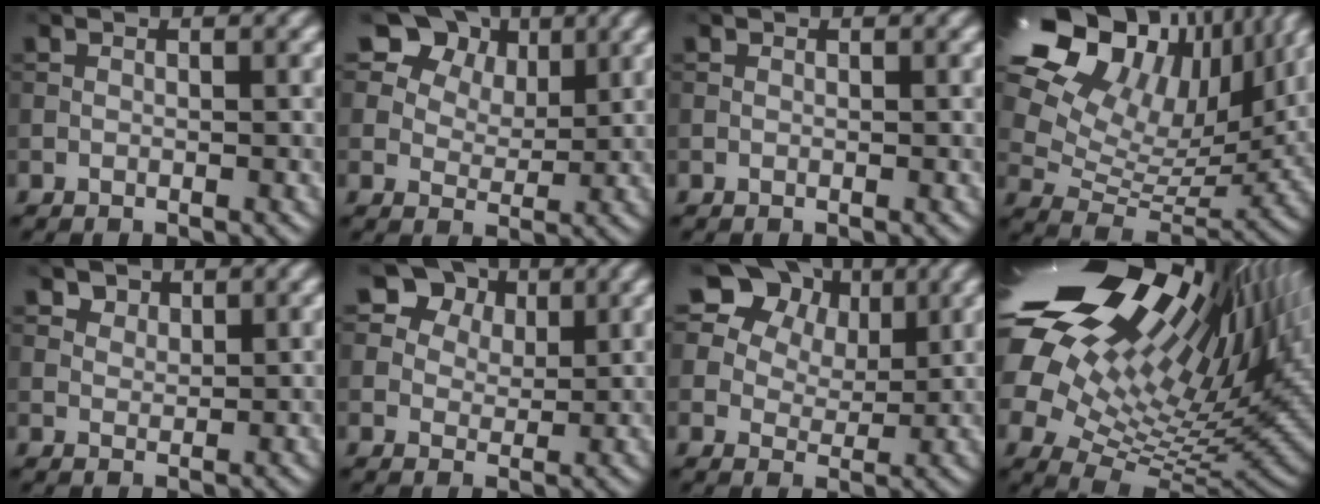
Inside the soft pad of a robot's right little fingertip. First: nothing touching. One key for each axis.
{"total": 10.2, "fx": 6.7, "fy": 6.4, "fz": 4.4, "tx": -0.094, "ty": 0.008, "tz": 0.111}
{"total": 0.0}
{"total": 17.6, "fx": 9.1, "fy": 10.3, "fz": 11.0, "tx": -0.223, "ty": 0.051, "tz": 0.152}
{"total": 1.7, "fx": 1.3, "fy": 1.0, "fz": 0.4, "tx": -0.012, "ty": -0.013, "tz": 0.031}
{"total": 8.4, "fx": 5.0, "fy": 5.7, "fz": 3.4, "tx": -0.073, "ty": 0.011, "tz": 0.071}
{"total": 15.7, "fx": 9.4, "fy": 10.5, "fz": 6.8, "tx": -0.167, "ty": 0.039, "tz": 0.177}
{"total": 22.2, "fx": 9.9, "fy": 10.0, "fz": 17.2, "tx": -0.292, "ty": 0.033, "tz": 0.176}